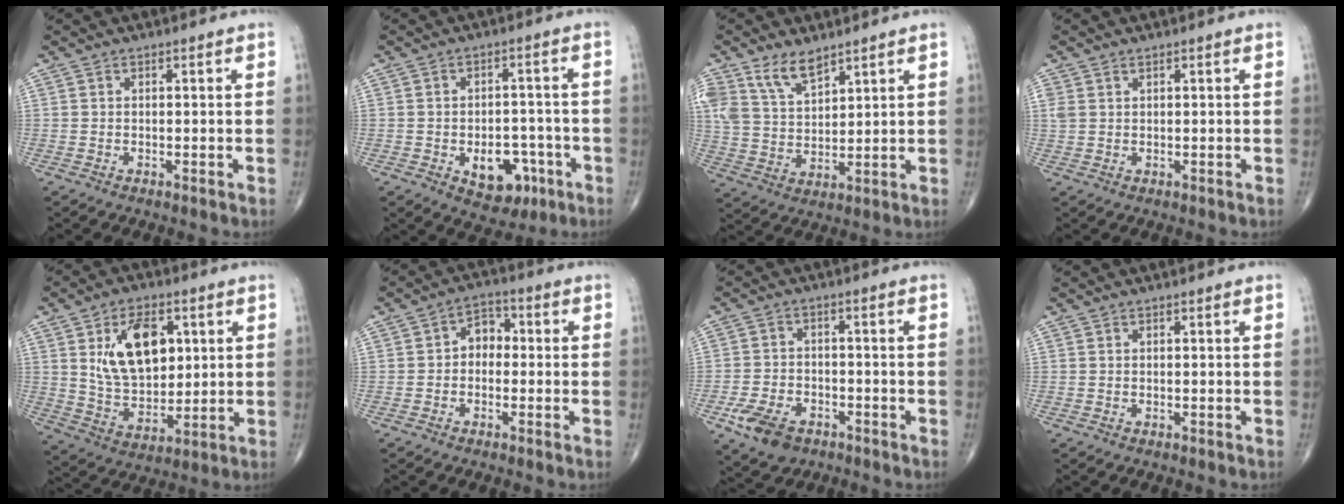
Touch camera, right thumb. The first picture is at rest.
{"total": 9.2, "force": [-3.6, 6.0, 6.0], "torque": [-0.045, 0.027, -0.039]}
{"total": 8.9, "force": [6.2, 4.4, 4.7], "torque": [-0.077, -0.031, 0.131]}
{"total": 1.8, "force": [1.1, 1.1, 1.0], "torque": [-0.022, 0.005, 0.028]}
{"total": 14.9, "force": [4.3, 9.0, 11.0], "torque": [-0.158, -0.020, 0.088]}
{"total": 4.8, "force": [-0.3, 3.6, 3.1], "torque": [-0.025, 0.021, -0.019]}
{"total": 8.0, "force": [-4.3, 5.2, 4.4], "torque": [-0.078, 0.018, -0.072]}
{"total": 0.0}